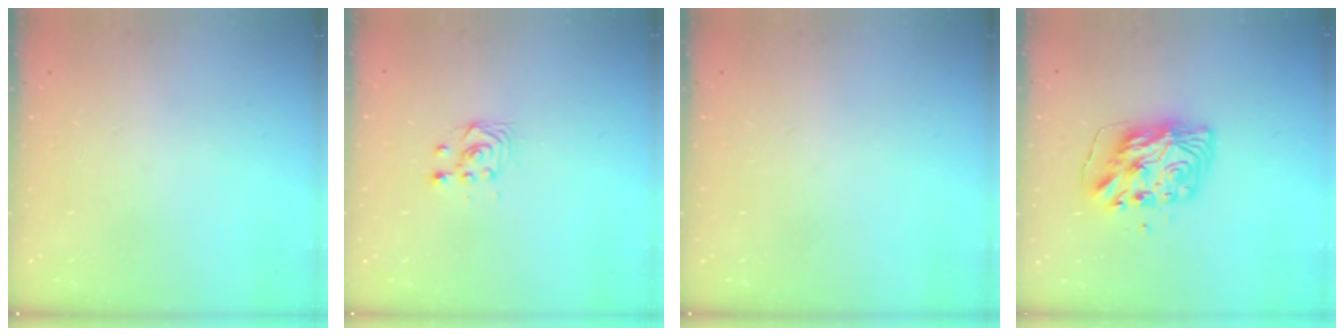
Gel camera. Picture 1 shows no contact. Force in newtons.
{"total": 3.2, "press": 2.9, "slide": 1.4}
{"total": 0.0}
{"total": 9.7, "press": 9.6, "slide": 1.3}